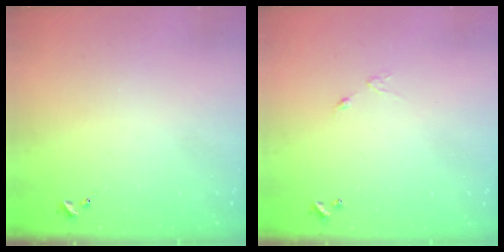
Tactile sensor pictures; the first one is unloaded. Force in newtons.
{"total": 4.8, "press": 4.8, "slide": 0.3}